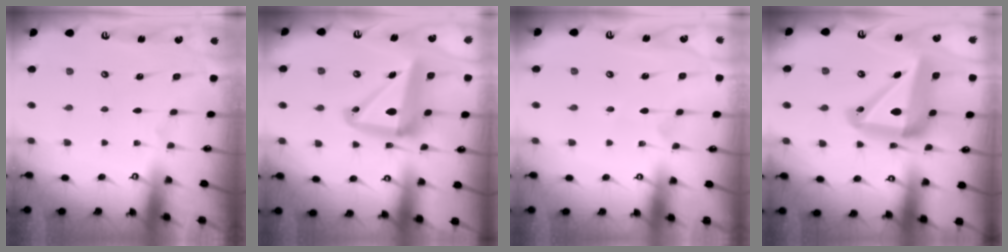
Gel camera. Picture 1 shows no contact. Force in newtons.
{"total": 15.6, "press": 15.3, "slide": 2.9}
{"total": 2.7, "press": 2.6, "slide": 0.2}
{"total": 19.6, "press": 19.5, "slide": 2.0}